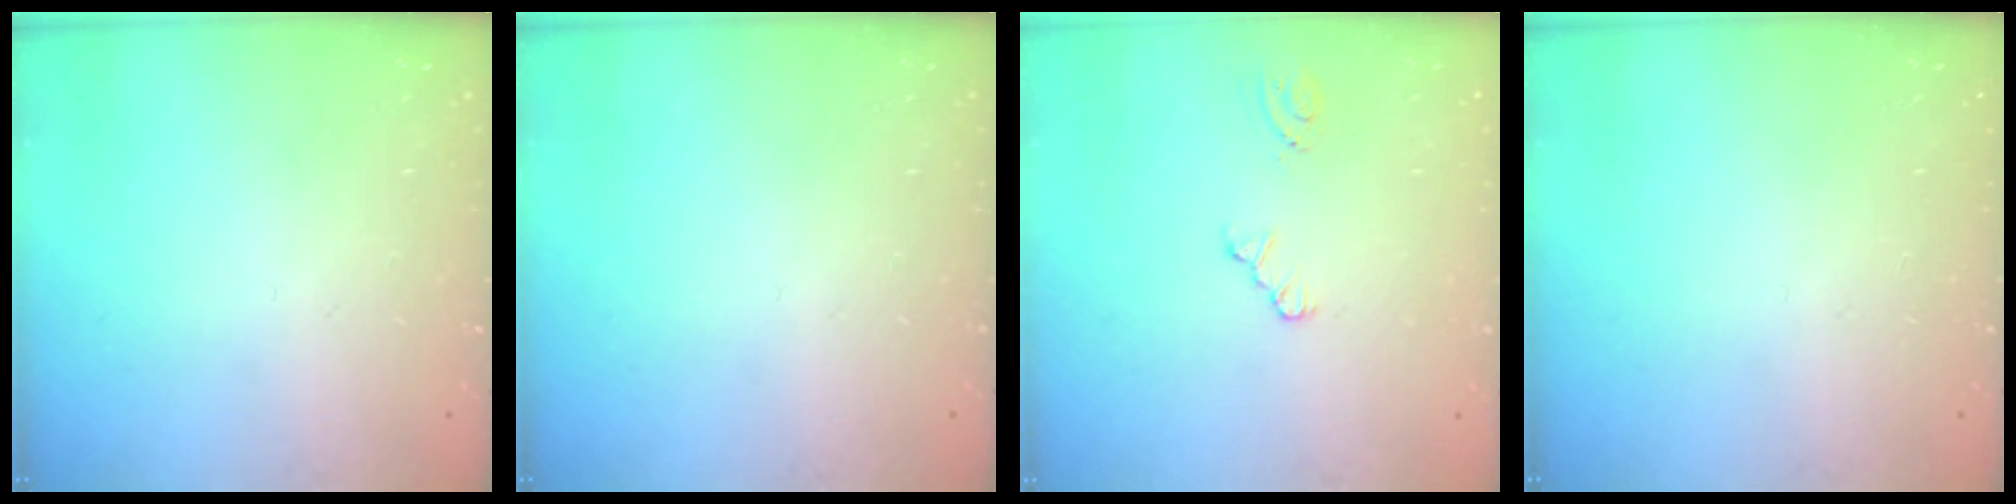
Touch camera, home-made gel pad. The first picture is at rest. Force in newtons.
{"total": 0.0}
{"total": 1.9, "press": 1.9, "slide": 0.3}
{"total": 0.0}